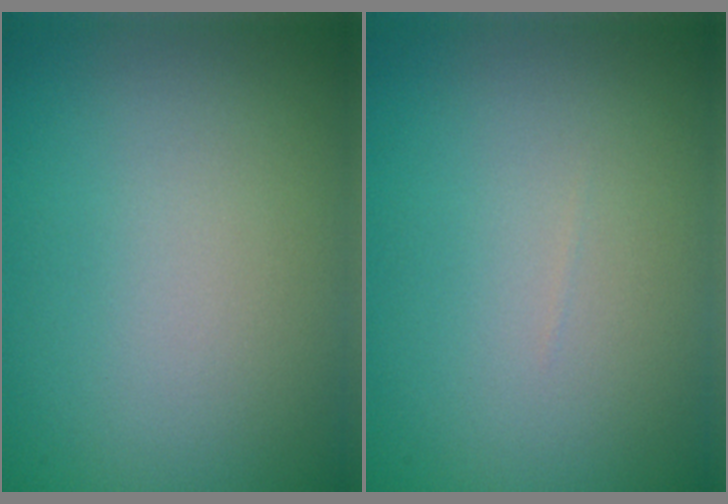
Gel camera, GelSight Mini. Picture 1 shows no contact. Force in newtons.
{"total": 0.0}